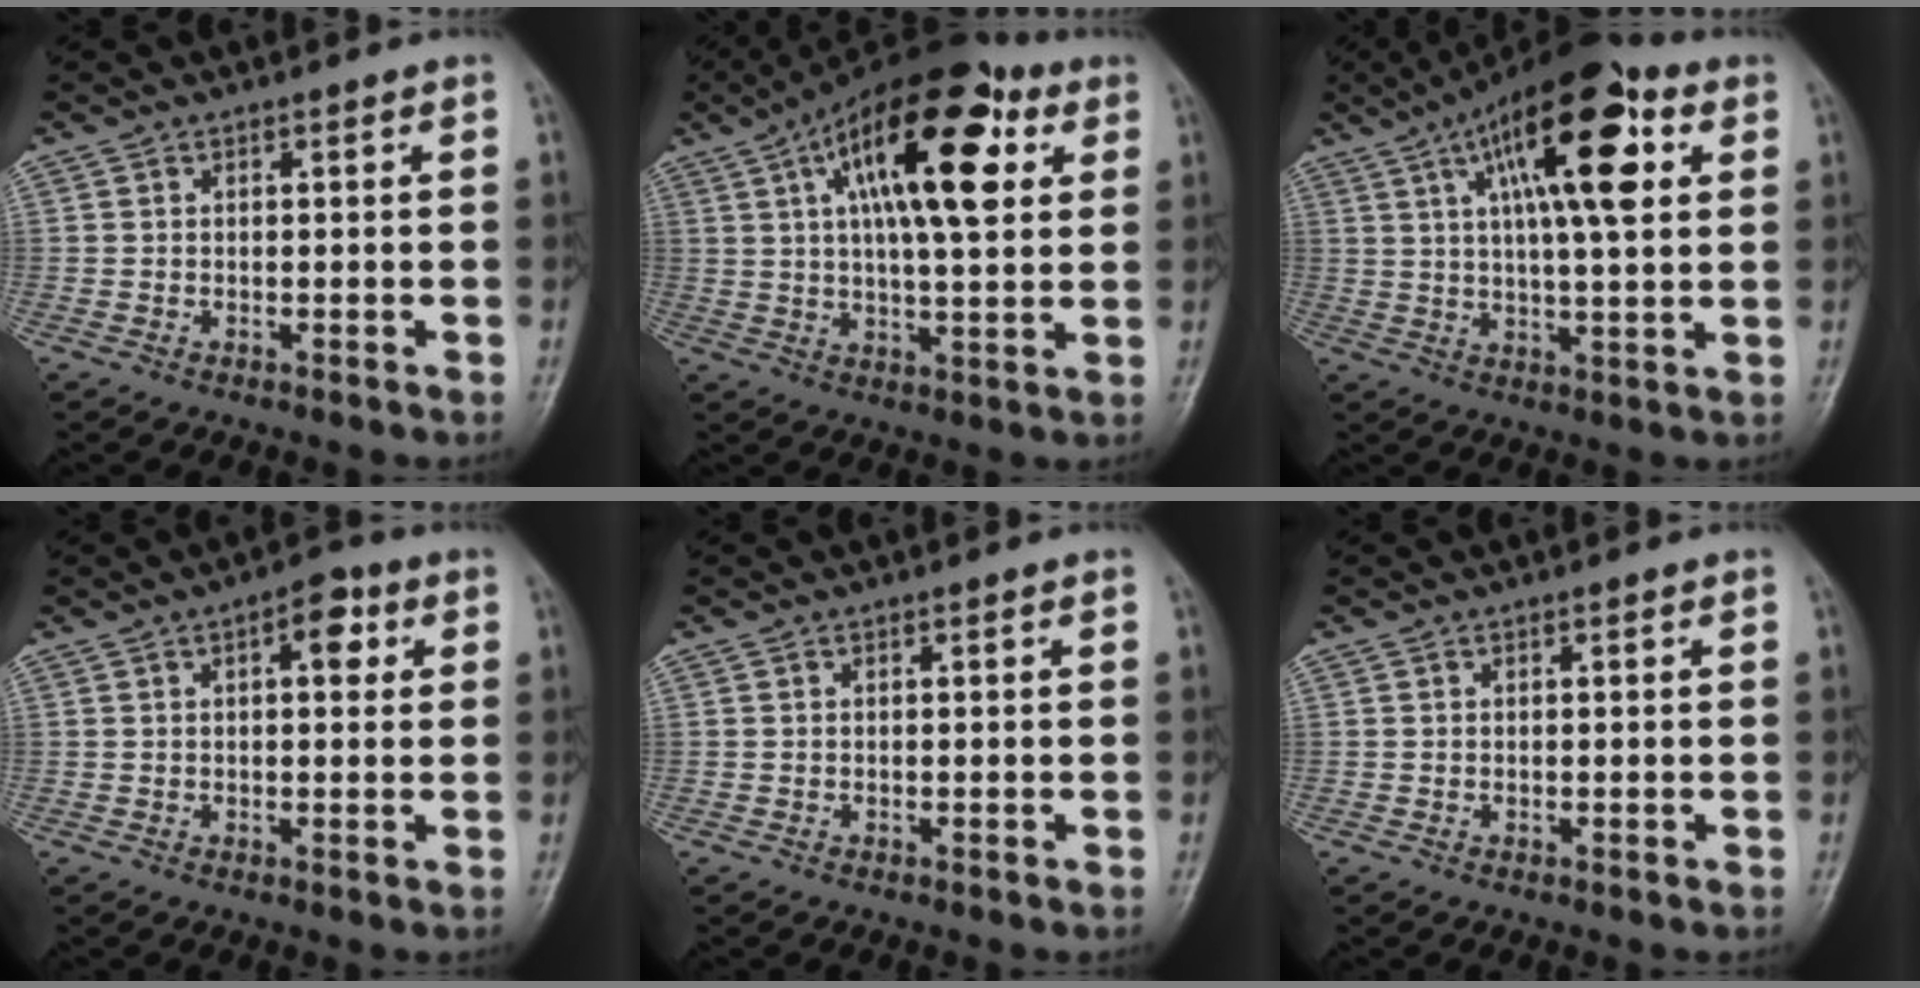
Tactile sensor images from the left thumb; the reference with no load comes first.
{"total": 20.9, "force": [7.2, 8.3, 17.8], "torque": [-0.270, 0.002, 0.103]}
{"total": 18.7, "force": [6.9, 6.2, 16.3], "torque": [-0.239, -0.001, 0.101]}
{"total": 5.3, "force": [1.8, 2.5, 4.3], "torque": [-0.042, 0.003, 0.017]}
{"total": 0.0}
{"total": 0.0}